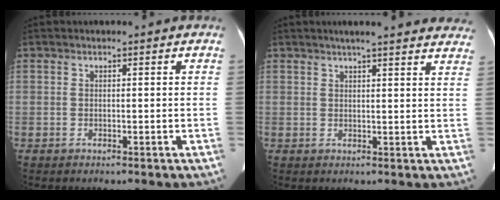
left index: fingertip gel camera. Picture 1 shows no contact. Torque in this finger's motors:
{"motor_torque": [0.17, -0.31, 0.05, 0.04]}